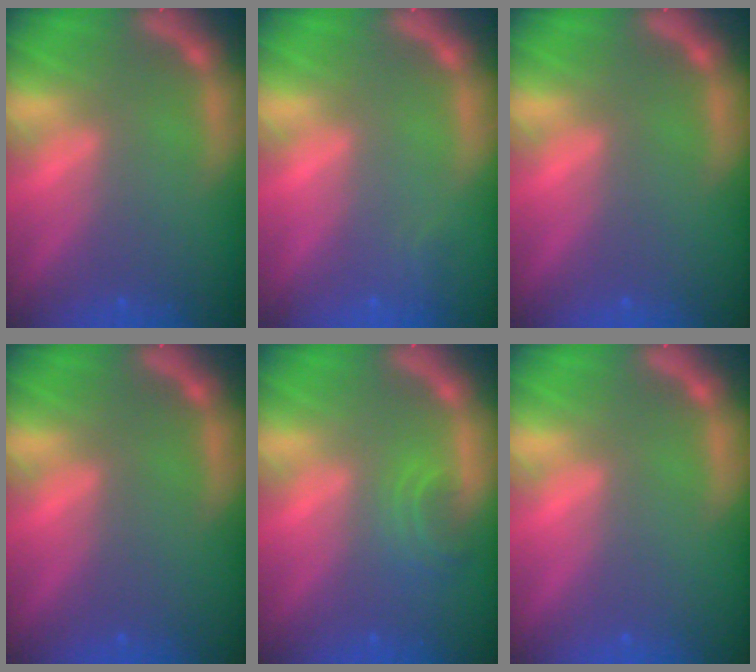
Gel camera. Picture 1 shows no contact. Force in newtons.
{"total": 0.9}
{"total": 0.0}
{"total": 0.0}
{"total": 2.4}
{"total": 0.0}